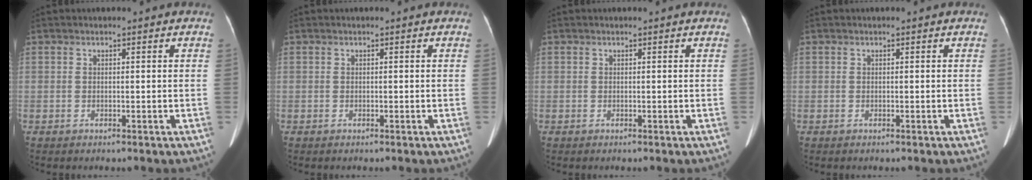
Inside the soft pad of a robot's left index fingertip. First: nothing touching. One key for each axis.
{"total": 0.0}
{"total": 0.0}
{"total": 0.0}